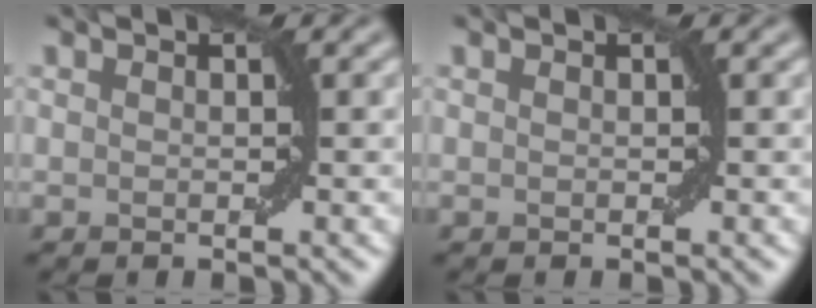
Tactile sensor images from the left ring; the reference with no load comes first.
{"total": 0.0}